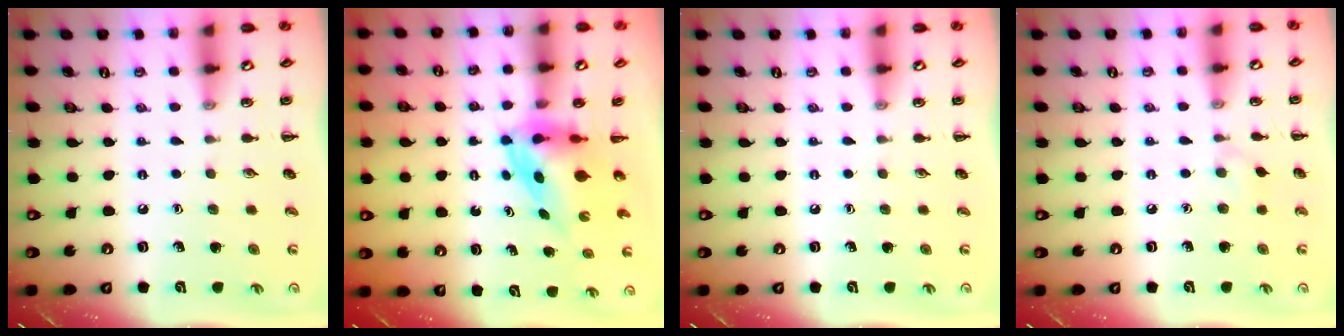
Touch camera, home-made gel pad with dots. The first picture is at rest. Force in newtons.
{"total": 3.7, "press": 3.6, "slide": 1.0}
{"total": 0.0}
{"total": 3.4, "press": 3.1, "slide": 1.2}